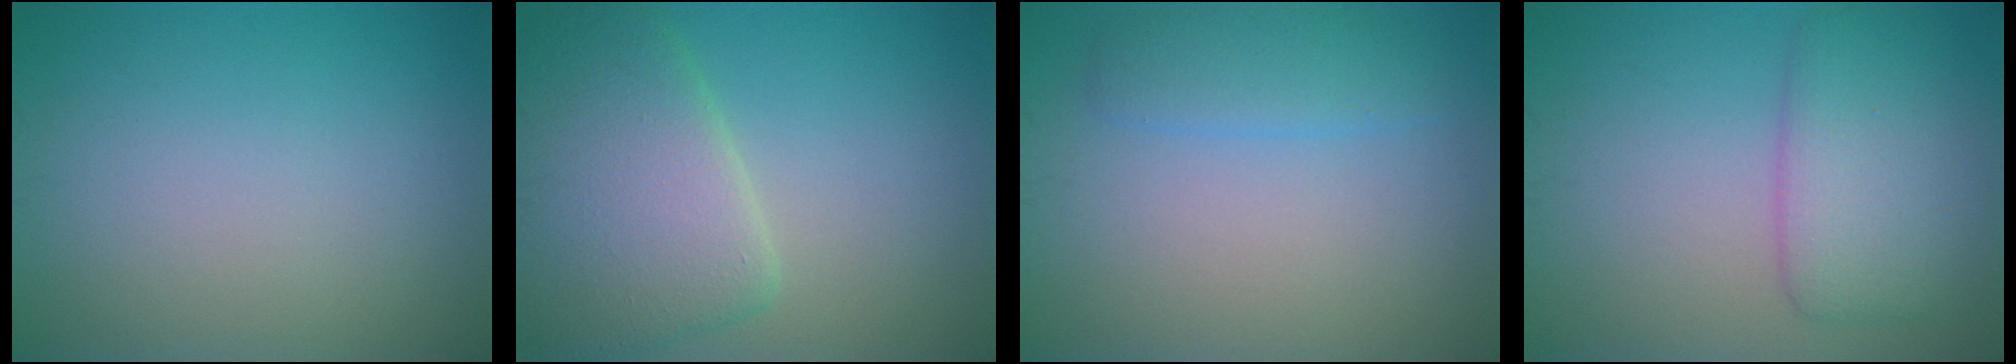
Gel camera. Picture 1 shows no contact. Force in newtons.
{"total": 7.1, "press": 7.1, "slide": 0.8}
{"total": 2.5, "press": 2.5, "slide": 0.2}
{"total": 5.2, "press": 5.2, "slide": 0.2}